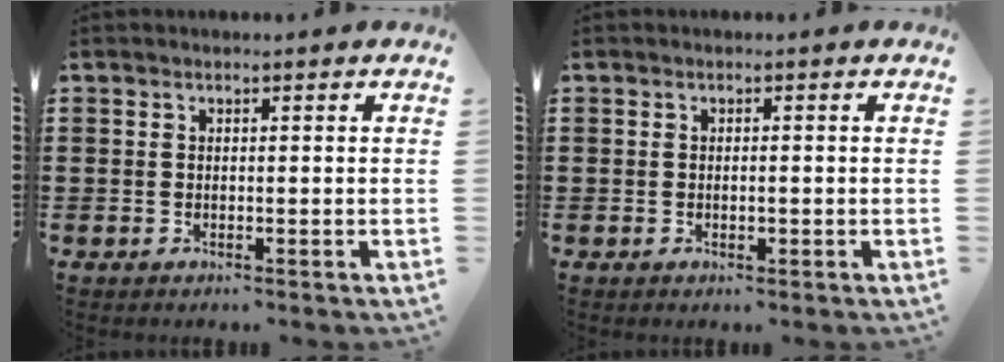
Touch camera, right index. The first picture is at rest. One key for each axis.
{"total": 1.0, "fx": -0.2, "fy": 0.3, "fz": 1.0, "tx": -0.019, "ty": -0.003, "tz": -0.004}